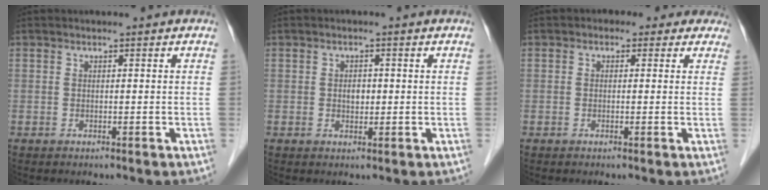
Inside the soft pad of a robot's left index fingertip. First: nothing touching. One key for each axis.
{"total": 1.8, "fx": 0.0, "fy": 1.2, "fz": 1.3, "tx": -0.021, "ty": 0.002, "tz": 0.002}
{"total": 4.2, "fx": 2.6, "fy": 2.8, "fz": 1.6, "tx": -0.005, "ty": 0.017, "tz": 0.016}